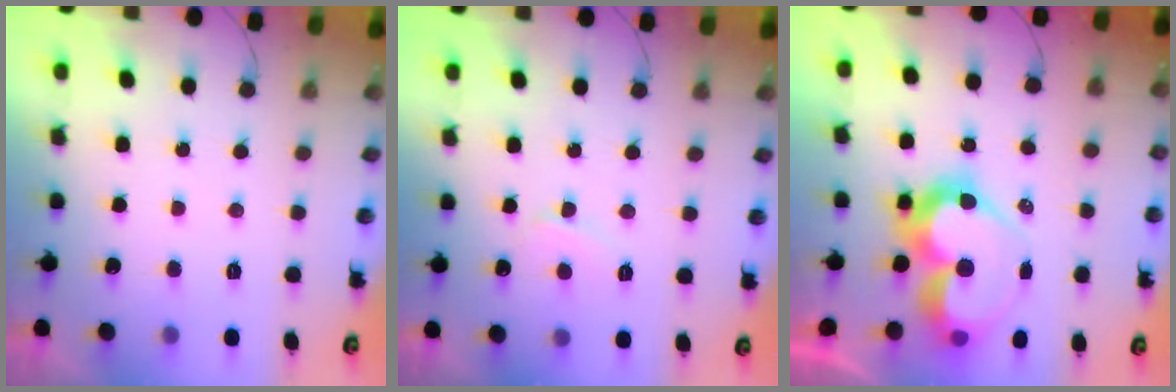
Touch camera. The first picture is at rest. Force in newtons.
{"total": 3.9, "press": 3.8, "slide": 0.5}
{"total": 13.1, "press": 13.1, "slide": 1.3}